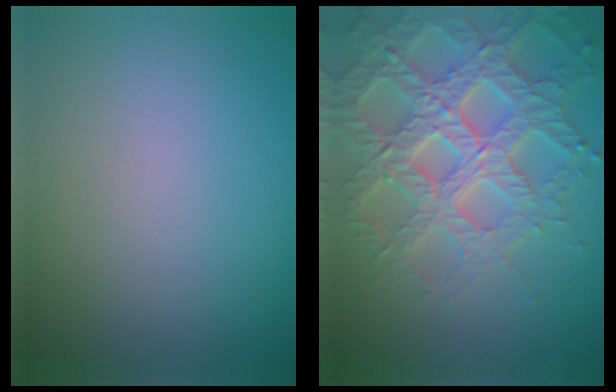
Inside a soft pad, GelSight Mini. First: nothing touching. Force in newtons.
{"total": 7.0, "press": 6.7, "slide": 1.8}